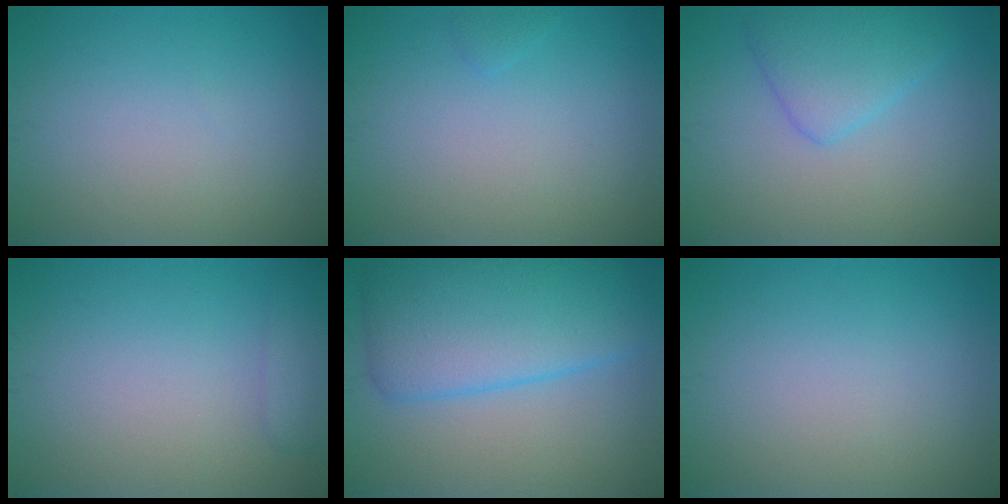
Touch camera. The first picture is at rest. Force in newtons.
{"total": 0.5, "press": 0.5, "slide": 0.0}
{"total": 3.4, "press": 3.4, "slide": 0.3}
{"total": 1.9, "press": 1.9, "slide": 0.1}
{"total": 8.0, "press": 8.0, "slide": 0.3}
{"total": 0.0}